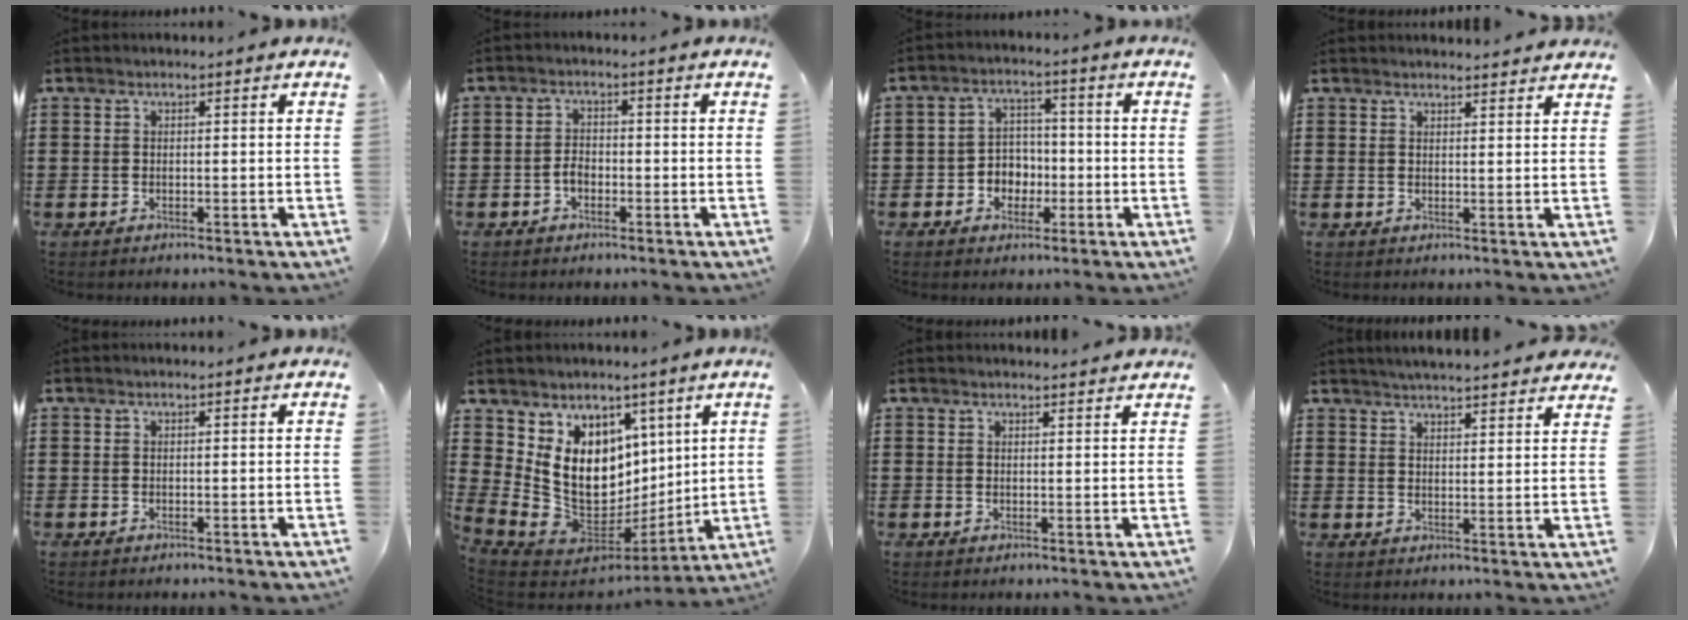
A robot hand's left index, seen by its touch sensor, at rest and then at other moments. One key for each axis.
{"total": 2.2, "fx": -1.0, "fy": 1.3, "fz": 1.4, "tx": -0.037, "ty": 0.001, "tz": -0.023}
{"total": 4.6, "fx": -1.8, "fy": 3.9, "fz": 1.4, "tx": -0.038, "ty": 0.013, "tz": -0.038}
{"total": 1.9, "fx": 1.9, "fy": 0.0, "fz": 0.1, "tx": -0.007, "ty": 0.000, "tz": 0.037}
{"total": 0.0}
{"total": 12.9, "fx": 2.7, "fy": 10.5, "fz": 7.0, "tx": -0.168, "ty": -0.038, "tz": 0.064}
{"total": 1.6, "fx": 1.6, "fy": 0.0, "fz": 0.2, "tx": -0.006, "ty": 0.000, "tz": 0.031}
{"total": 4.1, "fx": 4.1, "fy": -0.4, "fz": 0.4, "tx": -0.021, "ty": -0.019, "tz": 0.073}